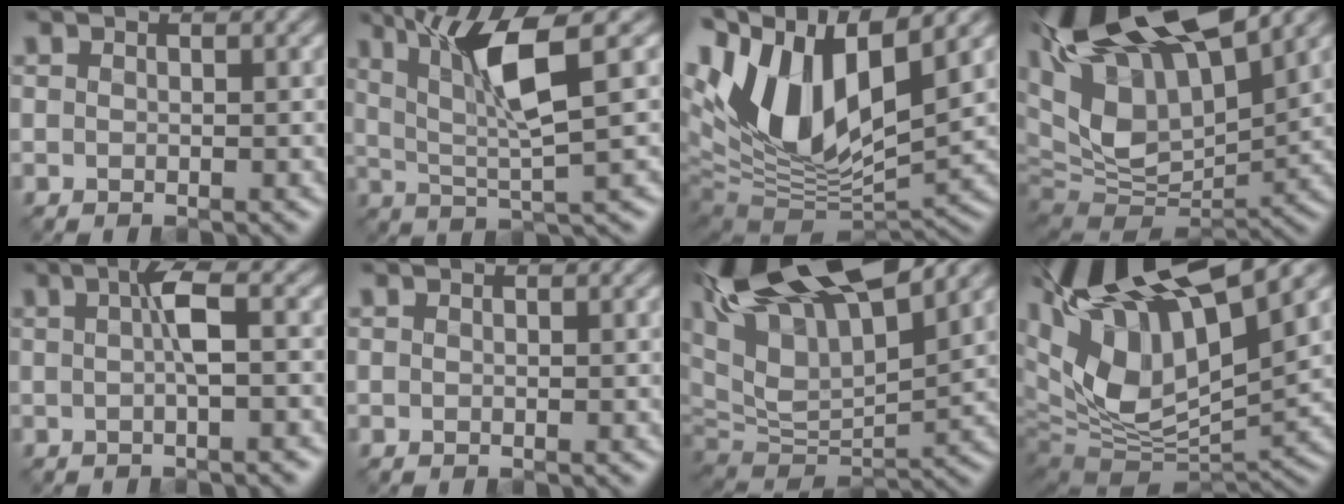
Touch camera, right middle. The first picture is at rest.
{"total": 7.1, "force": [2.8, 1.2, 6.4], "torque": [-0.118, 0.006, 0.055]}
{"total": 12.5, "force": [4.3, 6.1, 10.0], "torque": [-0.196, 0.004, 0.074]}
{"total": 19.8, "force": [8.4, 10.2, 14.8], "torque": [-0.272, 0.043, 0.152]}
{"total": 3.1, "force": [0.1, 0.4, 3.1], "torque": [-0.053, 0.005, 0.000]}
{"total": 0.0}
{"total": 18.8, "force": [9.4, 8.8, 13.7], "torque": [-0.259, 0.053, 0.161]}
{"total": 17.4, "force": [6.3, 7.9, 14.1], "torque": [-0.254, 0.010, 0.136]}